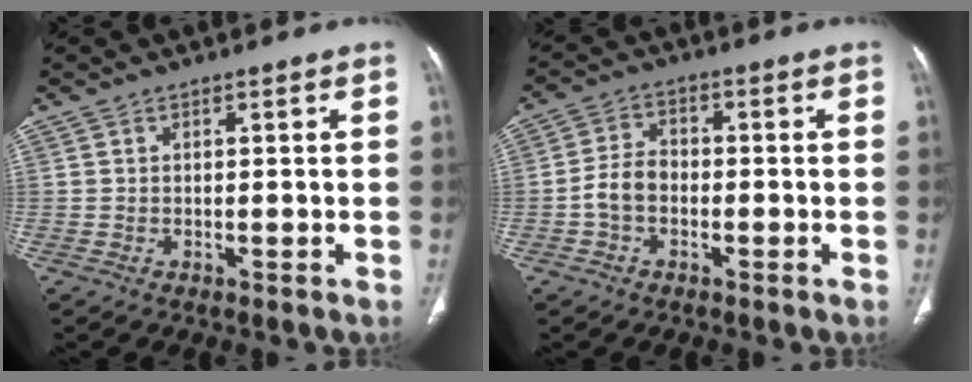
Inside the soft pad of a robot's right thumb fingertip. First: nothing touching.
{"total": 5.1, "force": [-1.5, 3.6, 3.3], "torque": [-0.057, 0.020, -0.034]}